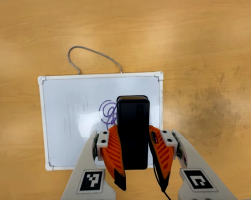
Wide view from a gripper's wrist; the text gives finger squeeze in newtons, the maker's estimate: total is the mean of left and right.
{"total": 8.0, "left": 6.5, "right": 9.5}